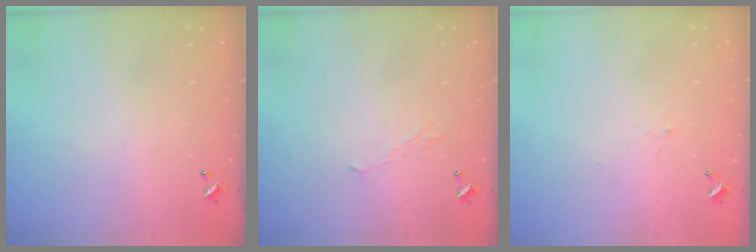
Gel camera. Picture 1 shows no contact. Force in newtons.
{"total": 1.7, "press": 1.6, "slide": 0.6}
{"total": 0.9, "press": 0.6, "slide": 0.6}